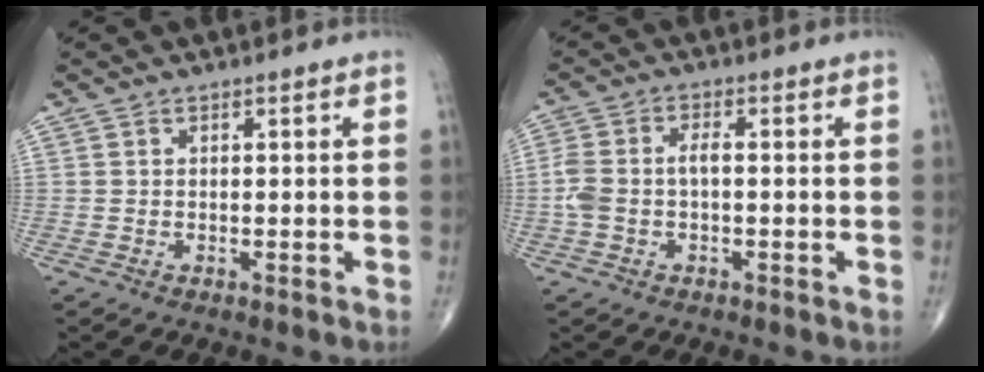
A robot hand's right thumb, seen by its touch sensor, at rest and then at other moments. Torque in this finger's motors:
{"motor_torque": [0.76, 0.56, 0.63, -0.02, 0.01]}